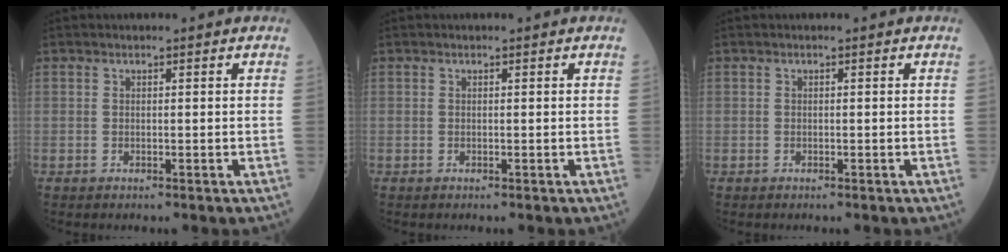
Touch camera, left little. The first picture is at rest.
{"total": 0.0}
{"total": 0.0}